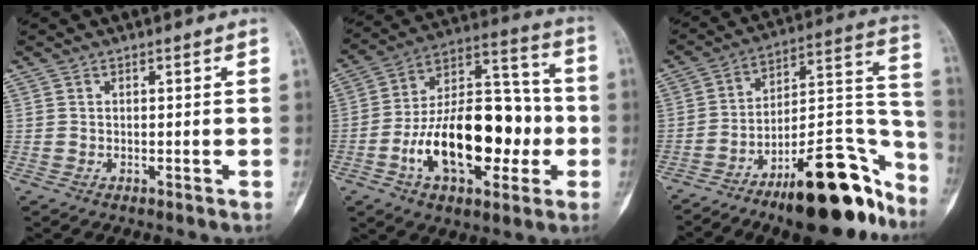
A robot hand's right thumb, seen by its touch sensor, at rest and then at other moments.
{"total": 23.2, "force": [-5.2, 12.7, 18.8], "torque": [-0.273, 0.047, -0.080]}
{"total": 24.1, "force": [-15.5, 8.0, 16.6], "torque": [-0.161, 0.114, -0.238]}